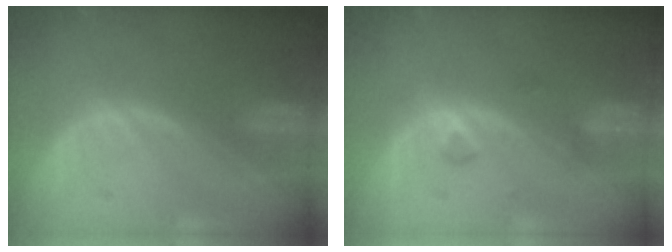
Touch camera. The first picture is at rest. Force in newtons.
{"total": 1.8, "press": 1.8, "slide": 0.1}